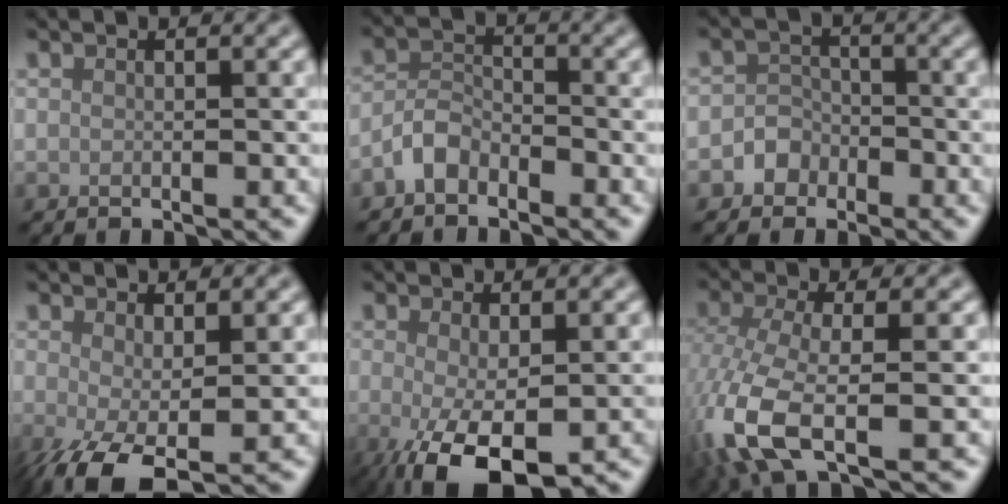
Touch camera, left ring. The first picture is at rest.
{"total": 2.6, "force": [-1.9, 1.4, 1.0], "torque": [-0.018, 0.010, -0.046]}
{"total": 2.2, "force": [-1.1, 1.9, 0.4], "torque": [0.014, 0.010, -0.030]}
{"total": 5.6, "force": [-1.3, 2.4, 4.9], "torque": [-0.104, -0.015, -0.019]}
{"total": 5.7, "force": [-1.9, 2.1, 4.9], "torque": [-0.099, -0.014, -0.032]}
{"total": 7.0, "force": [-2.9, 2.4, 5.9], "torque": [-0.149, -0.013, -0.068]}